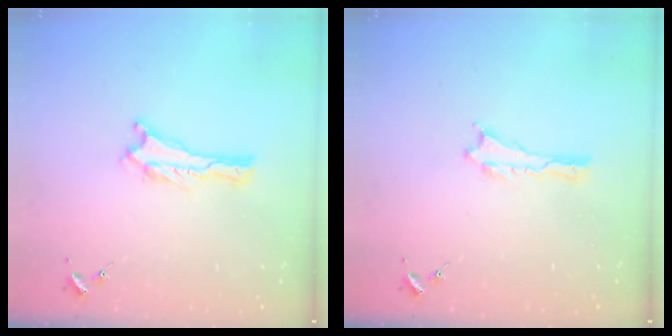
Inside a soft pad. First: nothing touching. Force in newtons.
{"total": 0.0}